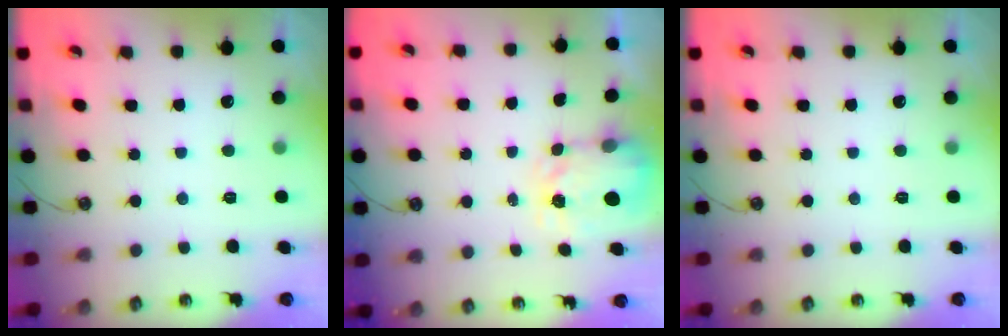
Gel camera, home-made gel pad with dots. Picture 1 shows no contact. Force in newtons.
{"total": 3.6, "press": 3.6, "slide": 0.5}
{"total": 0.0}